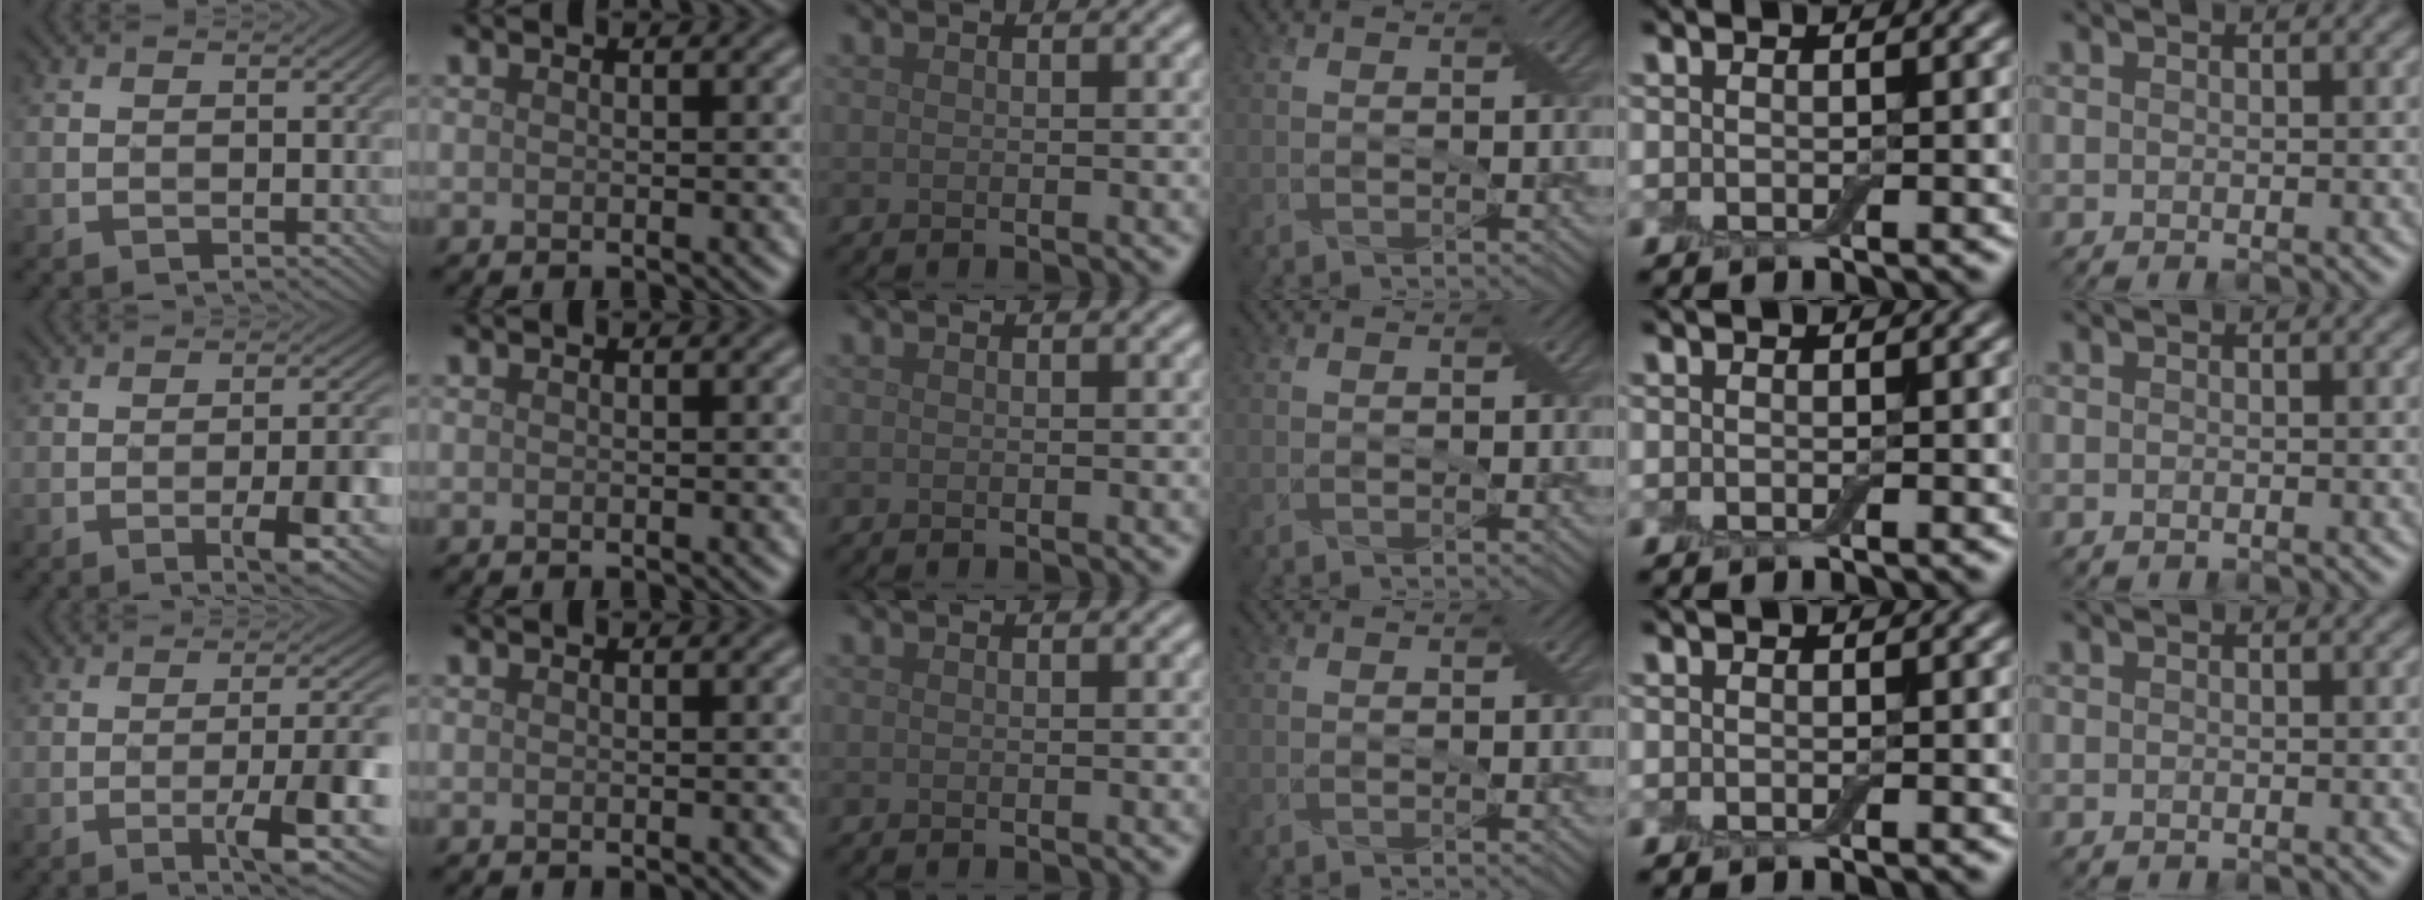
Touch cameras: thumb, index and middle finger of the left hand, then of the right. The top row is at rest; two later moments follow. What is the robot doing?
{"motion": "peel", "object": "adhesive wrap"}